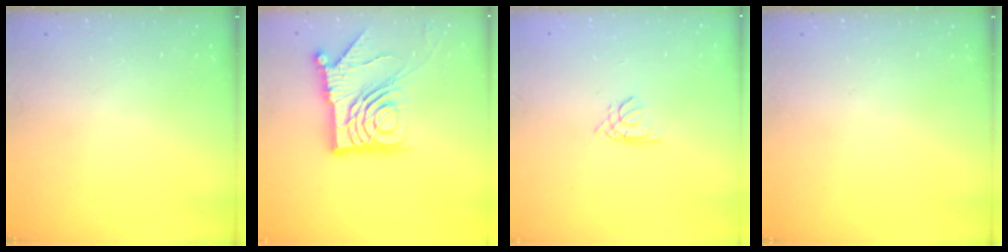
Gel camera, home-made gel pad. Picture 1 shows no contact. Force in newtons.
{"total": 17.5, "press": 17.4, "slide": 1.9}
{"total": 1.4, "press": 1.4, "slide": 0.4}
{"total": 0.0}